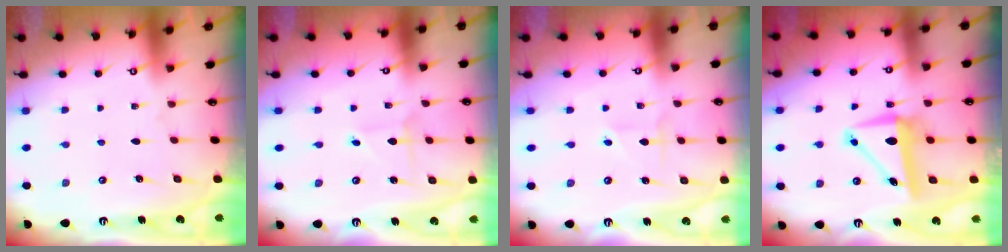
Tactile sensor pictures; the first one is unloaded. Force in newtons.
{"total": 0.8, "press": 0.8, "slide": 0.0}
{"total": 1.7, "press": 1.7, "slide": 0.2}
{"total": 9.3, "press": 9.2, "slide": 1.7}